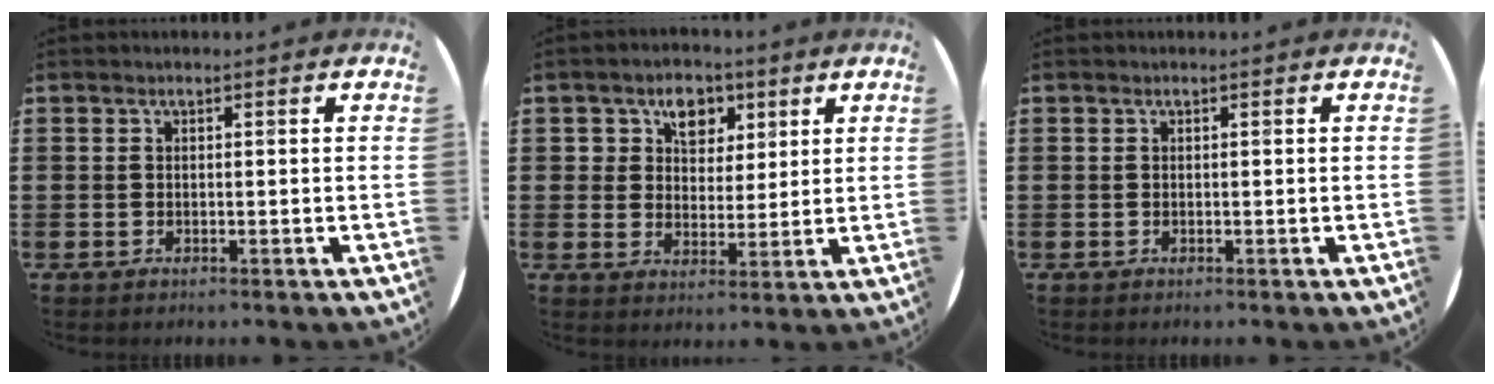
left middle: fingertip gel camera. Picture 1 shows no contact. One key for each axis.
{"total": 5.2, "fx": 2.9, "fy": 3.9, "fz": 1.7, "tx": -0.027, "ty": 0.010, "tz": 0.046}
{"total": 0.0}